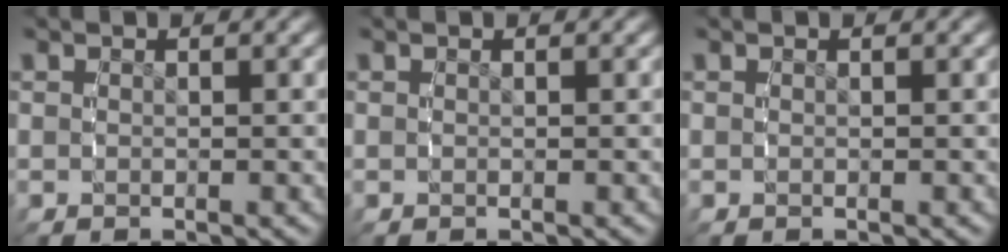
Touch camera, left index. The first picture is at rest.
{"total": 0.0}
{"total": 0.0}